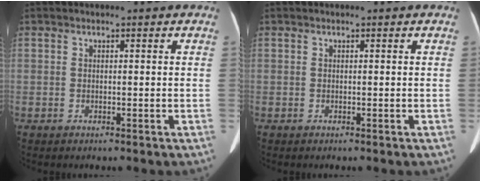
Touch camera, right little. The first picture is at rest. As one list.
[{"total": 0.0}]